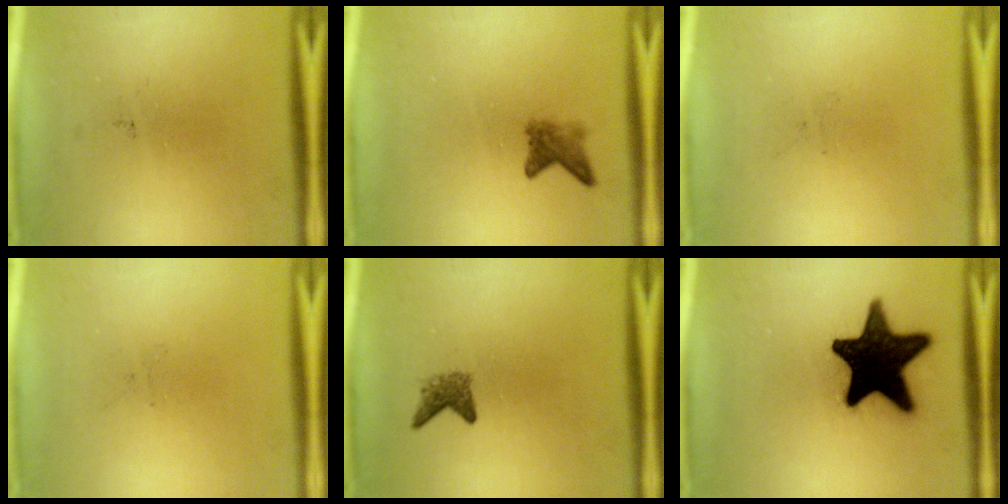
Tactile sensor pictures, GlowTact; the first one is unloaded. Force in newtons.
{"total": 2.3}
{"total": 0.0}
{"total": 0.0}
{"total": 2.0}
{"total": 19.2}